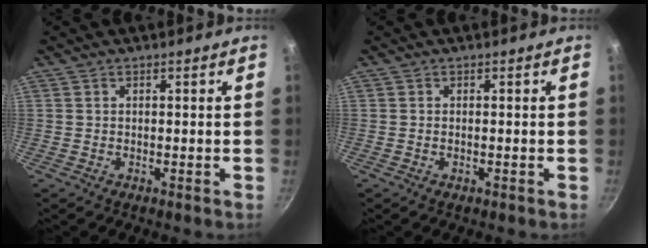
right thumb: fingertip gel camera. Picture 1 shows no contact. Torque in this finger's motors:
{"motor_torque": [-0.31, -0.10, -0.31, 0.16, 0.03]}